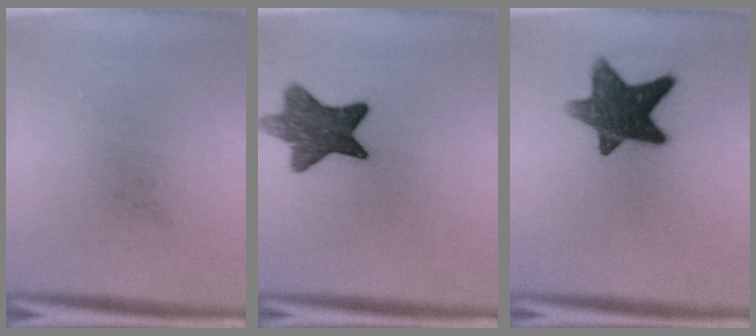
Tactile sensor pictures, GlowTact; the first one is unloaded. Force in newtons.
{"total": 9.5}
{"total": 11.9}